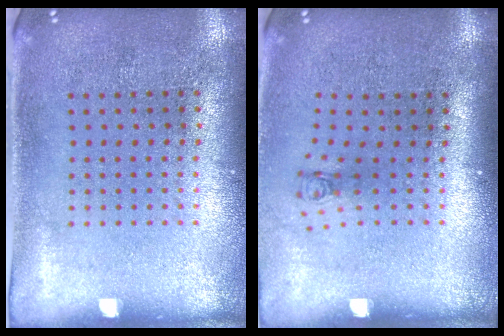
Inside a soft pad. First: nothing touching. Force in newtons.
{"total": 0.8, "press": 0.3, "slide": 0.7}